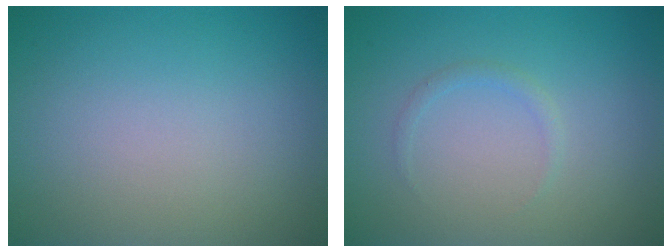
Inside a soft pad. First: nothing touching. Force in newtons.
{"total": 0.8, "press": 0.8, "slide": 0.0}